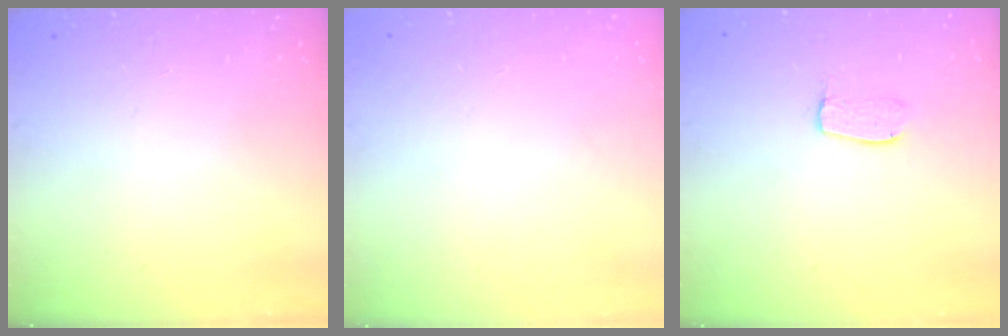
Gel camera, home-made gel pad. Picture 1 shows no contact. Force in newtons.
{"total": 0.0}
{"total": 6.5, "press": 6.5, "slide": 0.5}